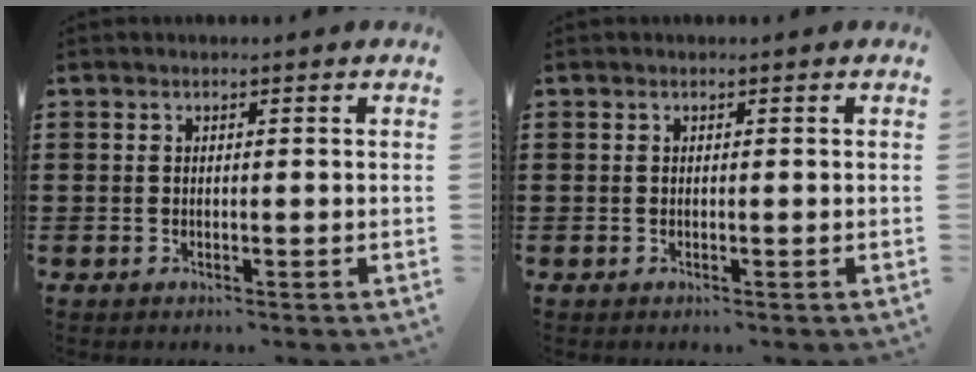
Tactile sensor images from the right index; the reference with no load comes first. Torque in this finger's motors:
{"motor_torque": [0.00, 2.14, 0.00, 0.00]}